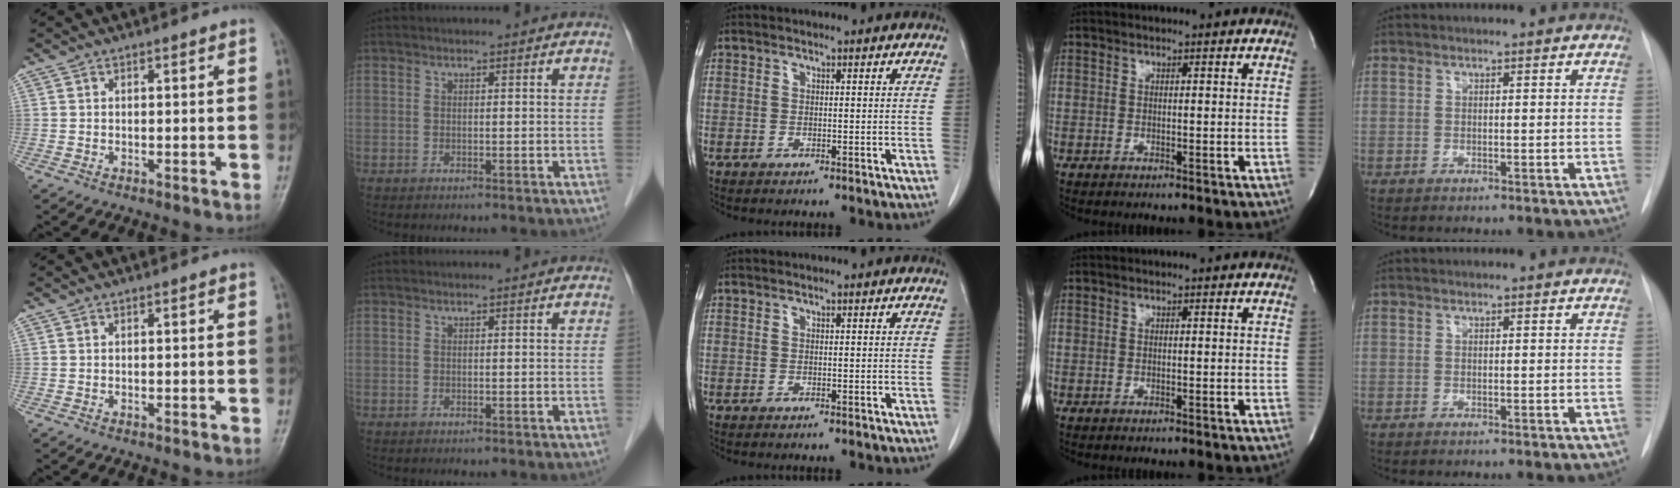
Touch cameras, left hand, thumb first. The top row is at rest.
{}